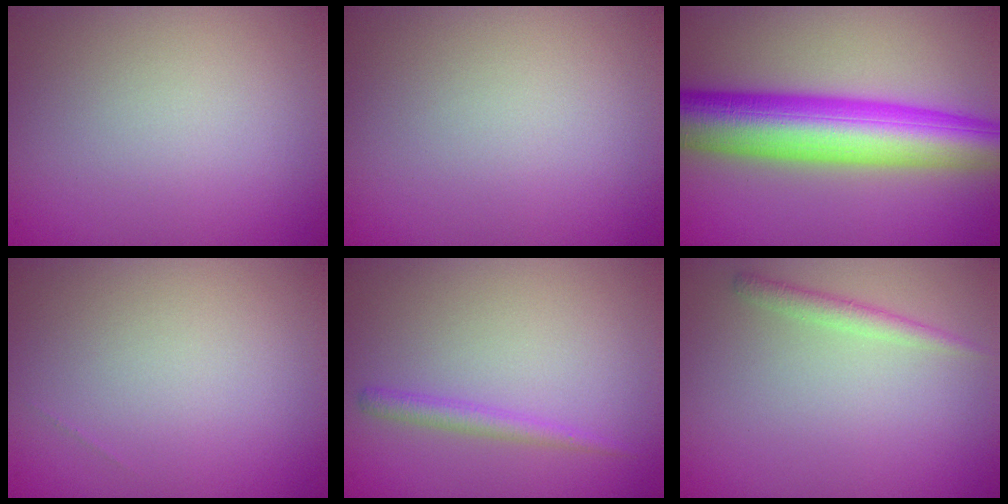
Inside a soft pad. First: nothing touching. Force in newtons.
{"total": 0.0}
{"total": 11.0, "press": 11.0, "slide": 0.1}
{"total": 0.0}
{"total": 1.5, "press": 1.5, "slide": 0.0}
{"total": 1.4, "press": 1.4, "slide": 0.1}